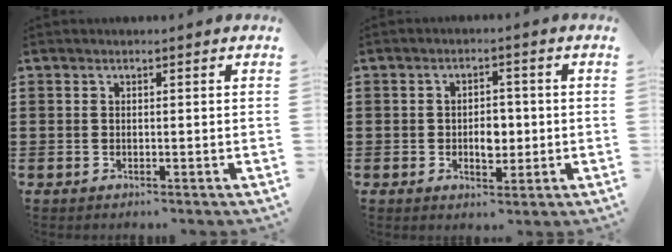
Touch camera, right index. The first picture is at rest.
{"total": 4.2, "force": [-0.4, 2.5, 3.3], "torque": [-0.050, -0.001, -0.013]}